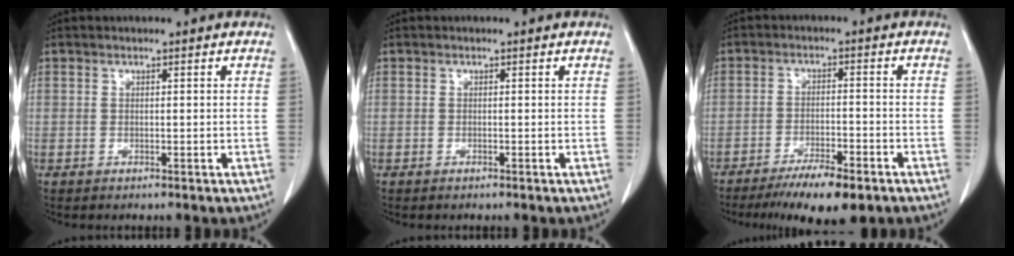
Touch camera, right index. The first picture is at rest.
{"total": 0.0}
{"total": 8.7, "force": [-6.2, 1.6, 5.9], "torque": [-0.092, -0.015, -0.098]}